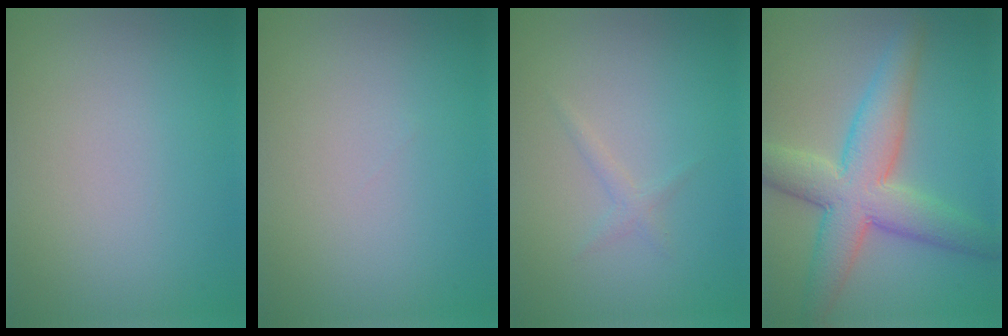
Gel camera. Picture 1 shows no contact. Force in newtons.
{"total": 0.0}
{"total": 0.9, "press": 0.9, "slide": 0.1}
{"total": 7.7, "press": 7.7, "slide": 0.1}